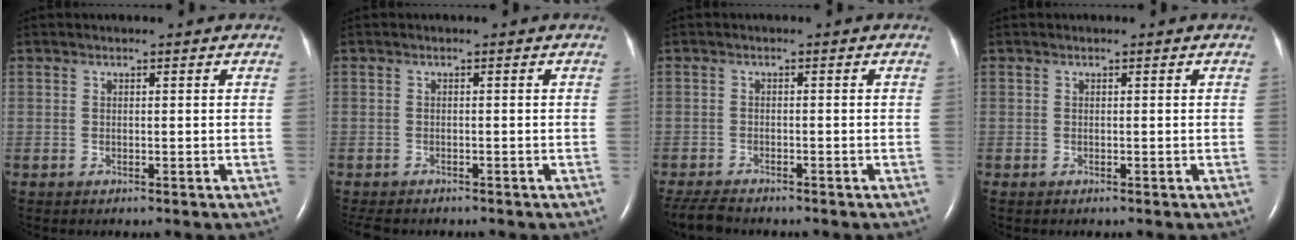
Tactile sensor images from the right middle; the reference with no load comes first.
{"total": 4.8, "force": [-4.0, 1.7, 1.9], "torque": [-0.030, -0.008, -0.056]}
{"total": 5.0, "force": [-4.5, 1.1, 1.9], "torque": [-0.039, -0.015, -0.077]}
{"total": 0.0}